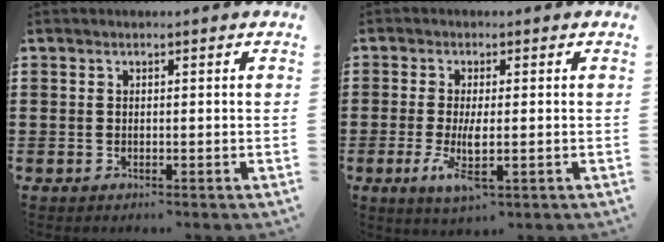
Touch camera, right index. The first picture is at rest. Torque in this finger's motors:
{"motor_torque": [0.23, -0.10, 0.22, 0.09]}